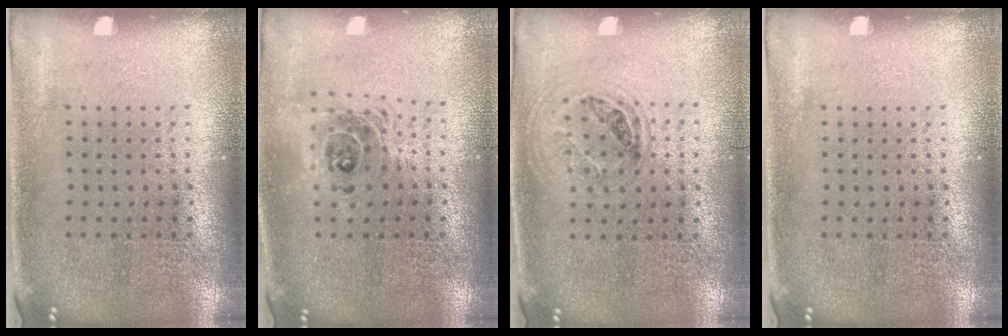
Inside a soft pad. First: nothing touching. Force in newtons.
{"total": 1.4, "press": 1.2, "slide": 0.7}
{"total": 1.0, "press": 1.0, "slide": 0.4}
{"total": 0.0}